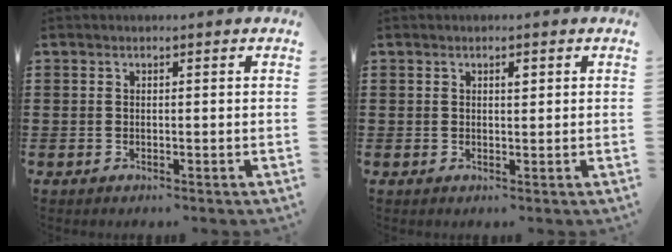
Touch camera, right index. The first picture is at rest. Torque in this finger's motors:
{"motor_torque": [0.34, -0.18, 0.04, 0.02]}